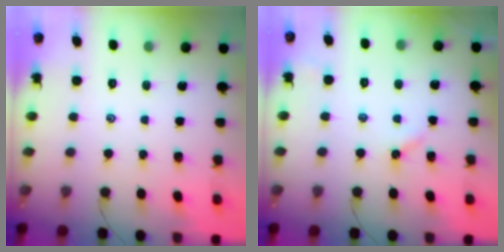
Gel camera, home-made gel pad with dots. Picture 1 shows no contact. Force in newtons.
{"total": 2.0, "press": 2.0, "slide": 0.3}